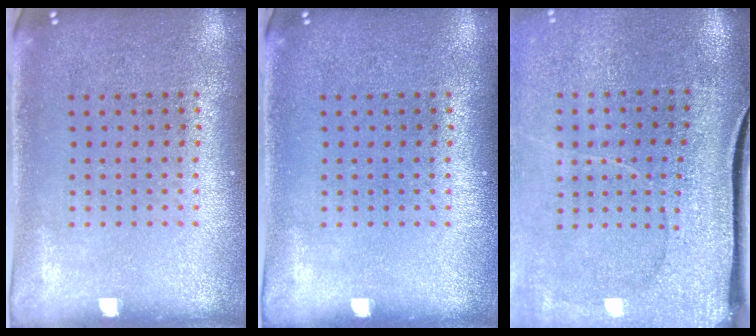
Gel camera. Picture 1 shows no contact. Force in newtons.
{"total": 0.0}
{"total": 4.1, "press": 3.3, "slide": 2.4}